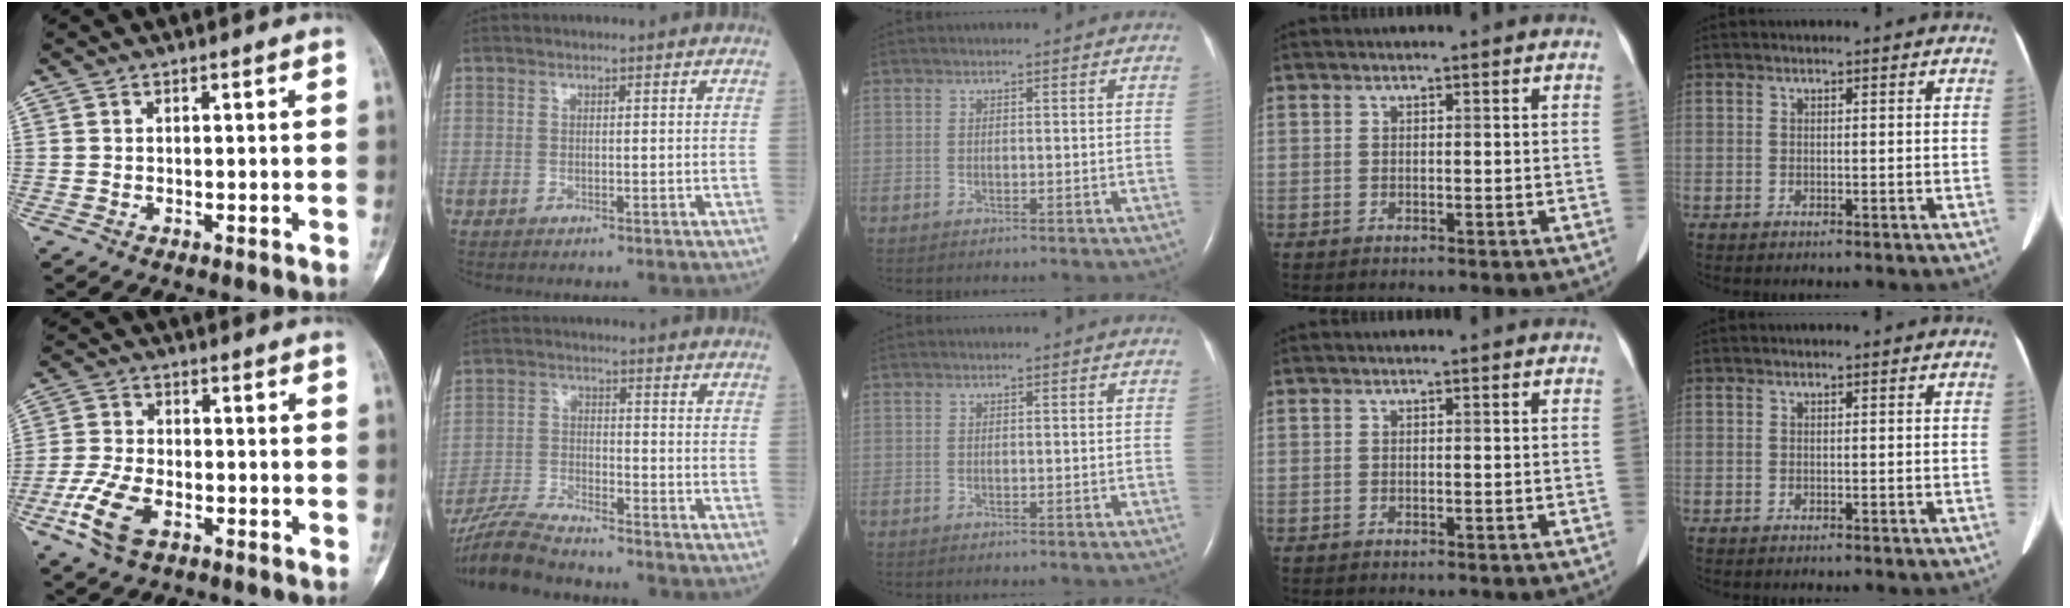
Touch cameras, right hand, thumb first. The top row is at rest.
{"thumb": {"total": 9.2, "force": [-3.9, 5.0, 6.7], "torque": [-0.151, 0.008, -0.078]}, "index": {"total": 9.6, "force": [-9.0, 0.6, 3.5], "torque": [-0.070, -0.018, -0.165]}}